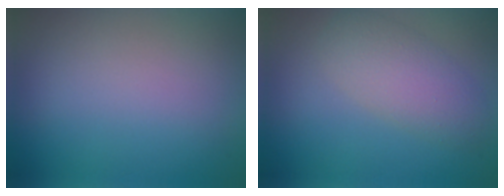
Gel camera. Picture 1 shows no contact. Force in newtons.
{"total": 3.8, "press": 3.8, "slide": 0.1}